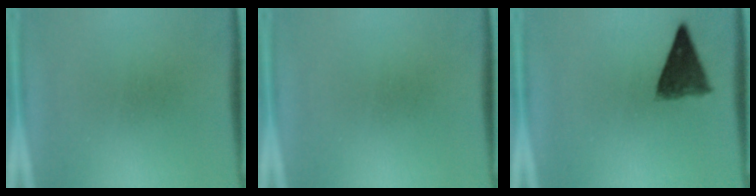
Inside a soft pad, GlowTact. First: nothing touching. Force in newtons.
{"total": 0.0}
{"total": 7.3}